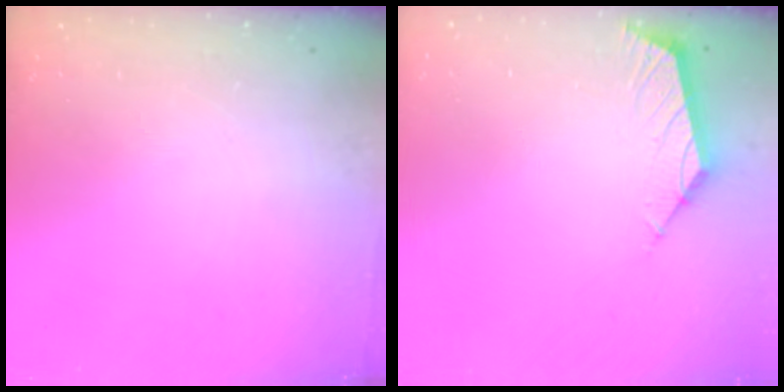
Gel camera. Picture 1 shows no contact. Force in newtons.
{"total": 2.8, "press": 2.7, "slide": 0.7}